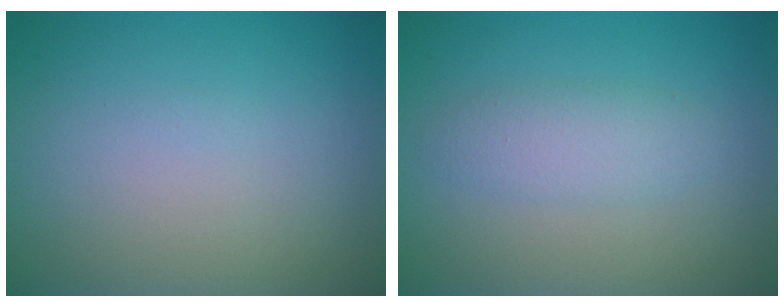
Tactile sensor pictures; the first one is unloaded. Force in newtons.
{"total": 2.3, "press": 2.3, "slide": 0.1}